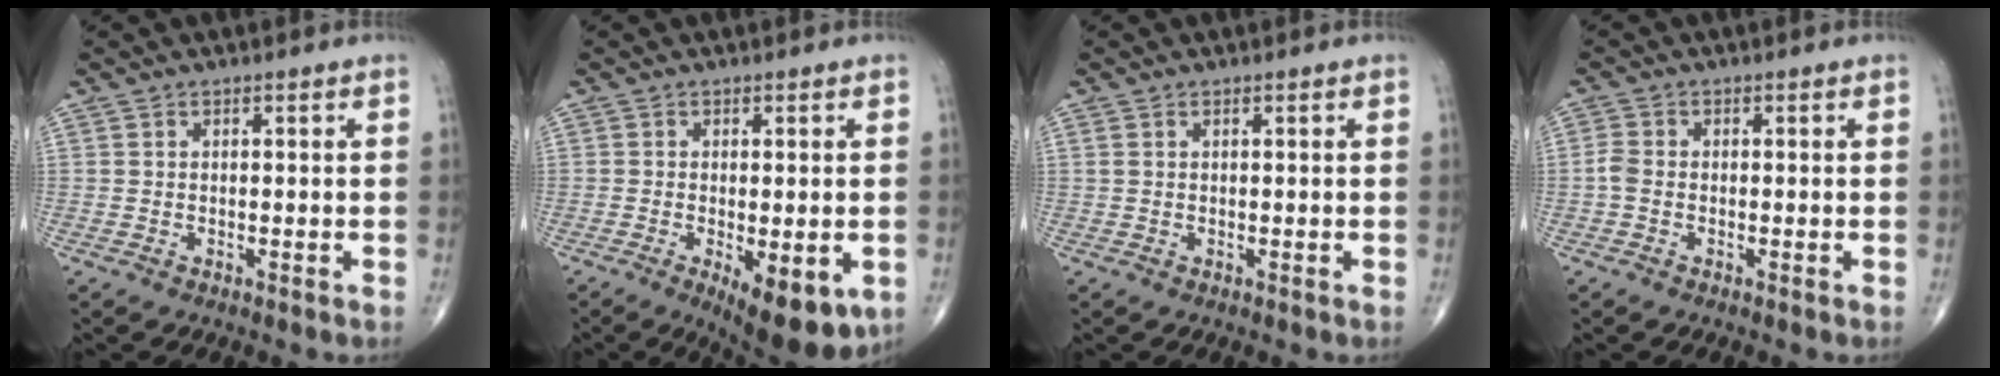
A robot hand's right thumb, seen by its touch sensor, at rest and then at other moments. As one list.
[{"total": 10.9, "force": [-4.0, 4.2, 9.2], "torque": [-0.120, -0.015, -0.051]}, {"total": 0.7, "force": [0.3, 0.3, 0.5], "torque": [-0.016, 0.012, 0.010]}, {"total": 2.1, "force": [-0.5, 1.4, 1.4], "torque": [-0.031, 0.003, -0.017]}]